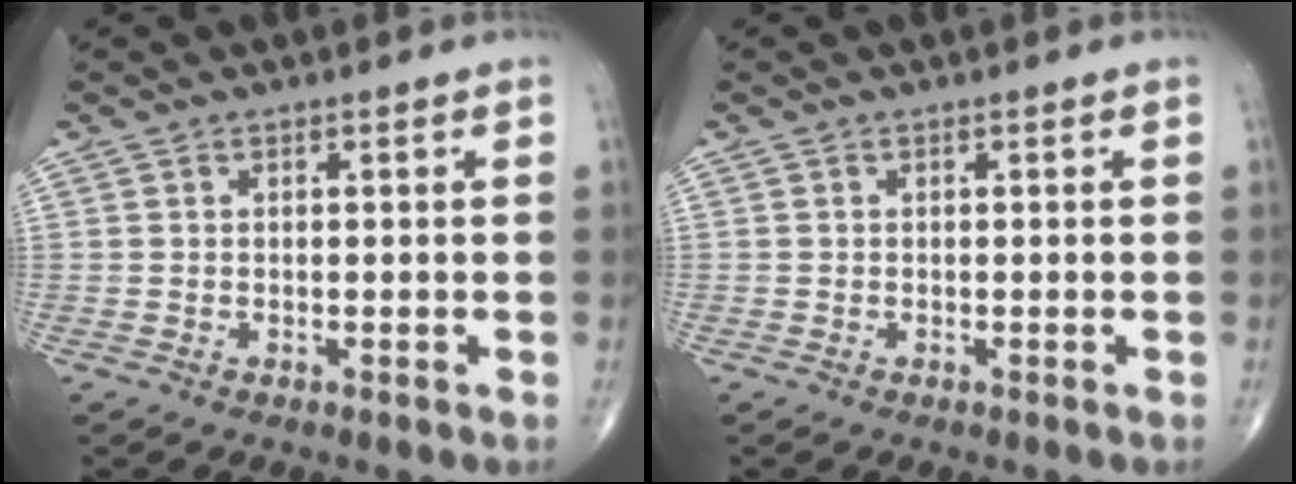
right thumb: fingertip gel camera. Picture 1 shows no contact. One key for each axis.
{"total": 0.0}